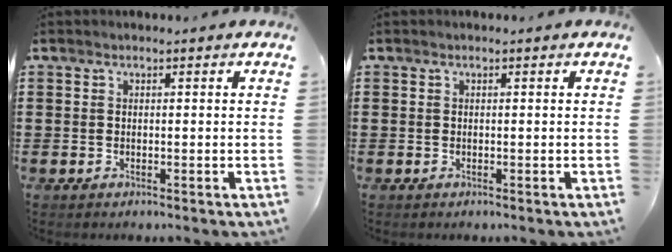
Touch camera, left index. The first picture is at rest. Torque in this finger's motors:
{"motor_torque": [0.00, 0.00, 0.00, 0.00]}